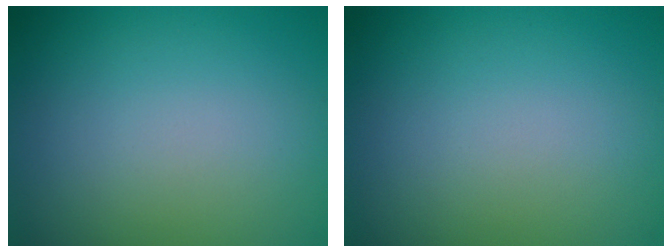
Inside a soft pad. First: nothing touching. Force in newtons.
{"total": 0.0}